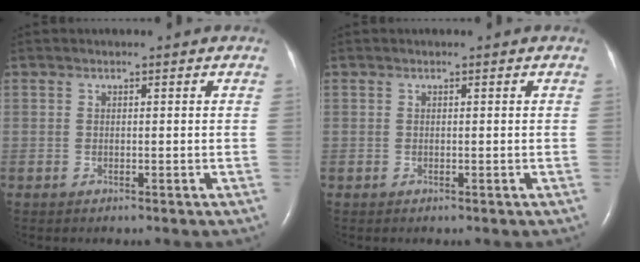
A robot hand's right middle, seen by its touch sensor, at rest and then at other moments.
{"total": 0.0}